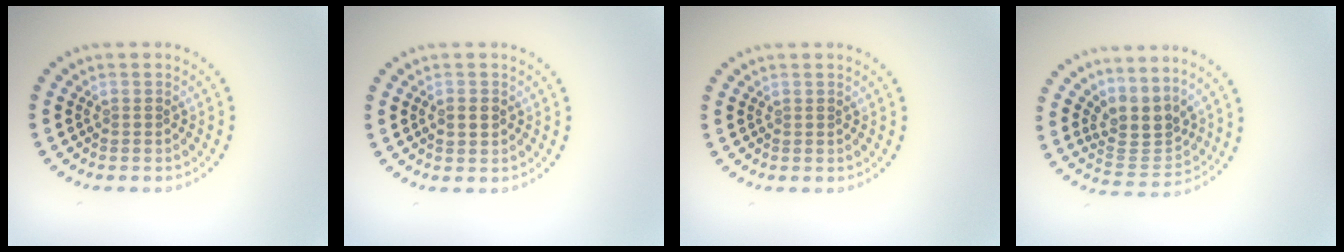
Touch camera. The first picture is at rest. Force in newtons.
{"total": 2.1, "press": 2.1, "slide": 0.2}
{"total": 0.0}
{"total": 3.5, "press": 2.7, "slide": 2.2}